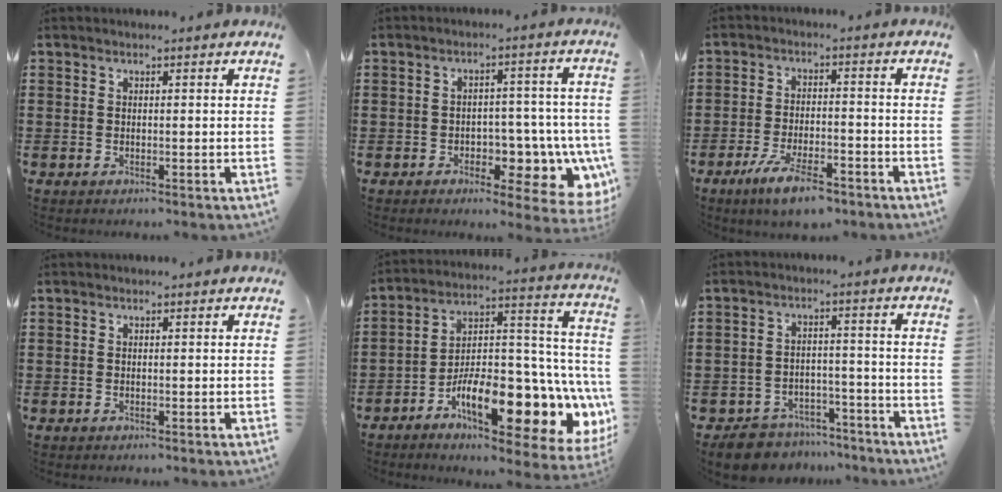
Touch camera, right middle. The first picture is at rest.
{"total": 5.7, "force": [-1.7, 4.1, 3.6], "torque": [-0.066, -0.013, -0.028]}
{"total": 7.0, "force": [-5.0, 1.8, 4.6], "torque": [-0.098, -0.005, -0.092]}
{"total": 0.0}
{"total": 14.7, "force": [-7.4, 5.4, 11.6], "torque": [-0.195, -0.019, -0.123]}
{"total": 6.3, "force": [-6.1, 1.4, 0.6], "torque": [-0.020, 0.016, -0.122]}